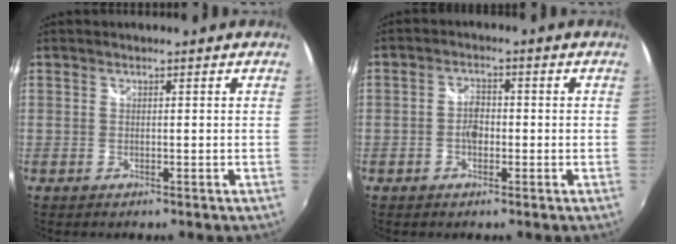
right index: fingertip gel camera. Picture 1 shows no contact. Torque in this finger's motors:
{"motor_torque": [0.71, -0.29, 0.05, 0.05]}